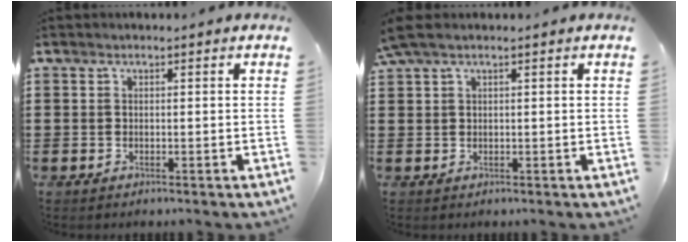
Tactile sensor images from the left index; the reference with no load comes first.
{"total": 1.5, "force": [0.8, 0.3, 1.3], "torque": [-0.028, 0.003, 0.013]}